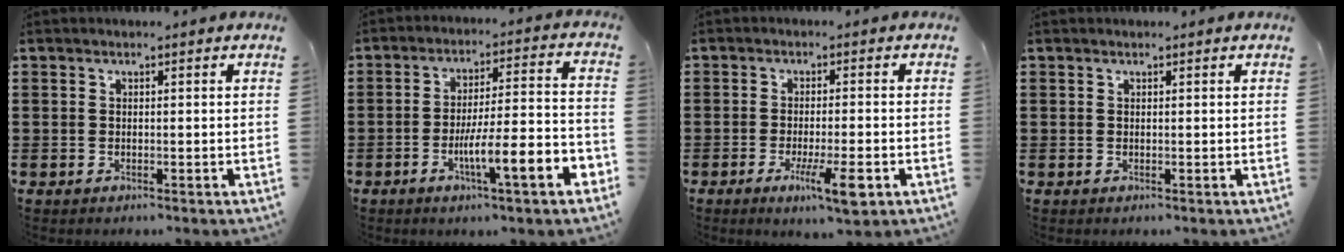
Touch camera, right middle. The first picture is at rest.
{"total": 8.9, "force": [-4.3, 0.8, 7.7], "torque": [-0.118, -0.010, -0.077]}
{"total": 6.4, "force": [-2.8, 1.3, 5.6], "torque": [-0.099, -0.012, -0.044]}
{"total": 0.0}